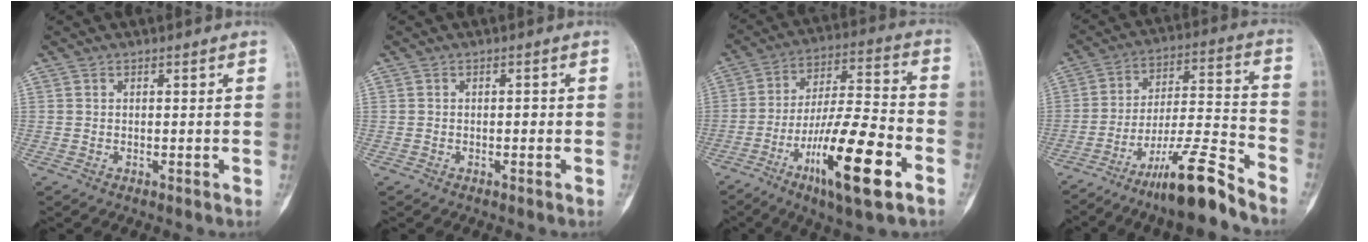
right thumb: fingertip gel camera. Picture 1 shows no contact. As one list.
[{"total": 0.9, "force": [-0.2, 0.5, 0.7], "torque": [-0.006, 0.002, -0.006]}, {"total": 19.2, "force": [-8.6, 4.0, 16.6], "torque": [-0.300, 0.040, -0.140]}, {"total": 14.9, "force": [-11.4, 1.4, 9.4], "torque": [-0.161, 0.087, -0.193]}]